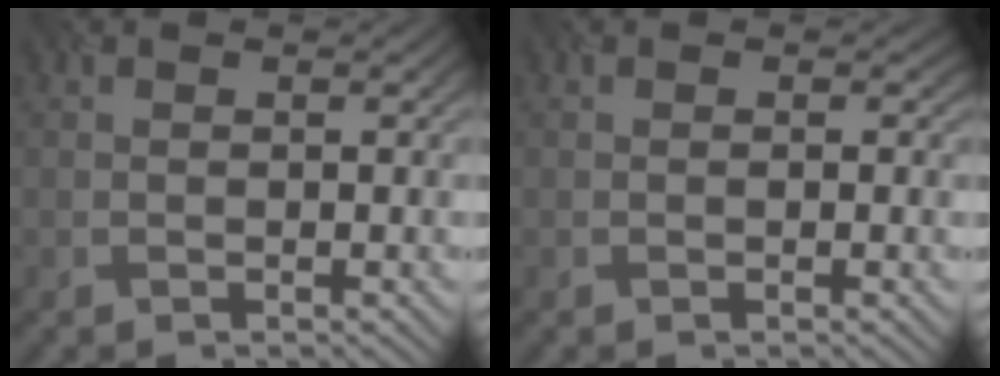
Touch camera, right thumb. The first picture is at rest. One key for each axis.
{"total": 0.6, "fx": -0.2, "fy": -0.1, "fz": -0.5, "tx": 0.008, "ty": 0.000, "tz": 0.003}